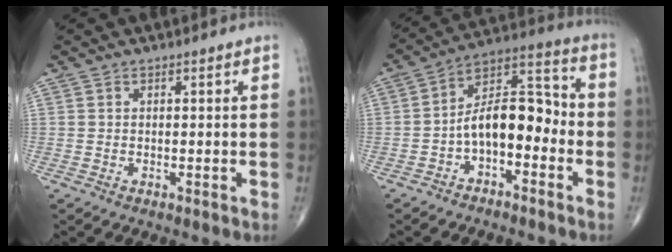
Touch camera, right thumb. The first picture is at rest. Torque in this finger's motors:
{"motor_torque": [1.42, 1.27, 0.67, -0.76, 0.10]}